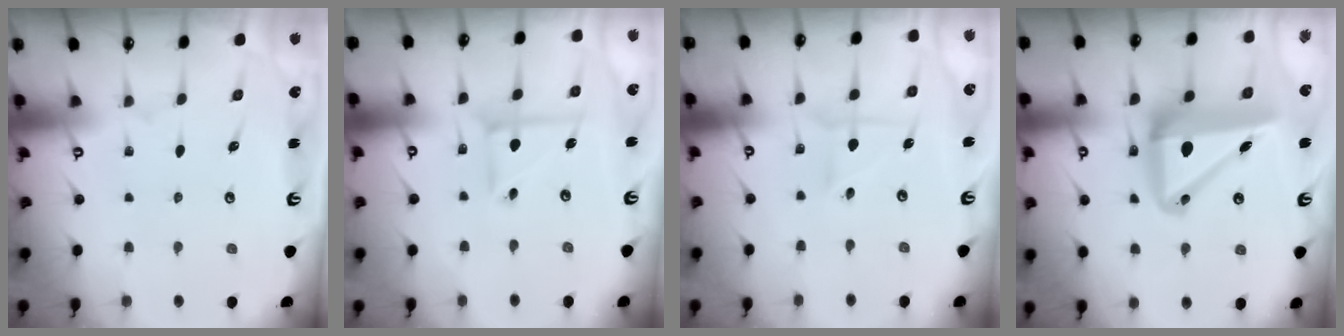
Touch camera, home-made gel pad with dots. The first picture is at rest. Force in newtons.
{"total": 6.6, "press": 6.6, "slide": 0.5}
{"total": 2.1, "press": 2.1, "slide": 0.6}
{"total": 14.7, "press": 14.5, "slide": 2.7}